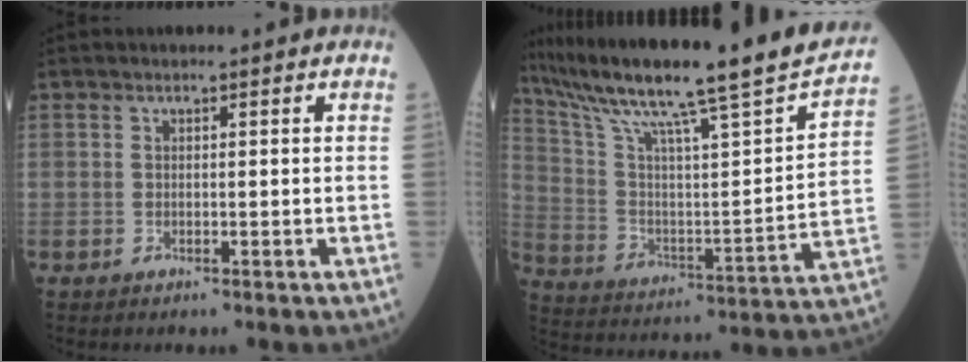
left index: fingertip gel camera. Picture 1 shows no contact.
{"total": 26.6, "force": [22.0, -0.4, 15.0], "torque": [-0.258, -0.031, 0.330]}